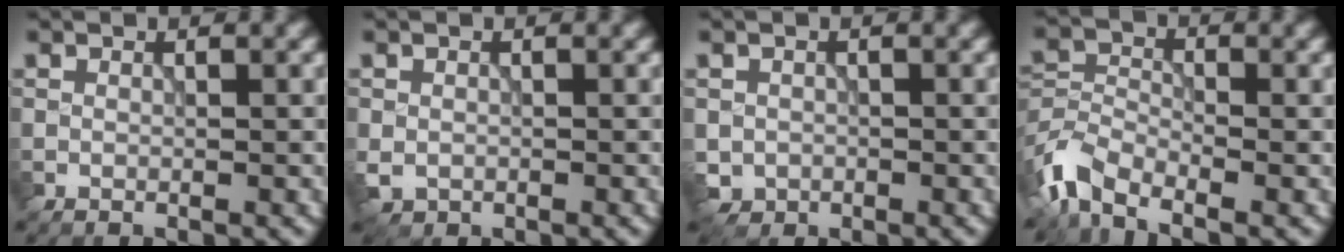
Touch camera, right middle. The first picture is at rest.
{"total": 1.7, "force": [-0.5, 1.5, 0.7], "torque": [-0.018, -0.009, -0.011]}
{"total": 1.6, "force": [-0.6, 1.5, 0.2], "torque": [0.001, -0.007, -0.014]}
{"total": 4.8, "force": [-3.5, 2.0, 2.5], "torque": [-0.052, -0.005, -0.086]}